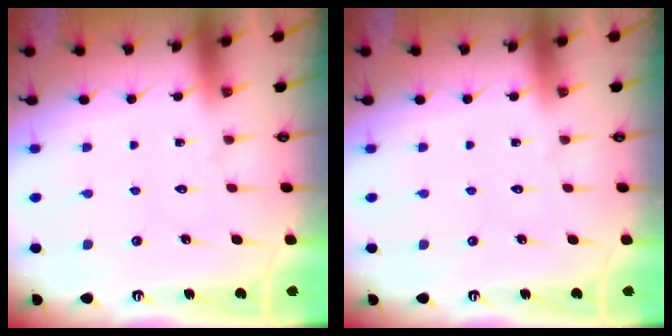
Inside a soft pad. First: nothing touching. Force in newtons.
{"total": 0.0}